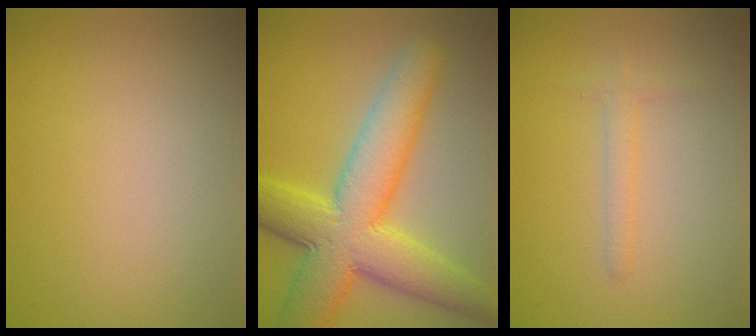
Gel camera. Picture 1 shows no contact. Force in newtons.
{"total": 9.7, "press": 9.7, "slide": 0.2}
{"total": 1.2, "press": 1.2, "slide": 0.1}